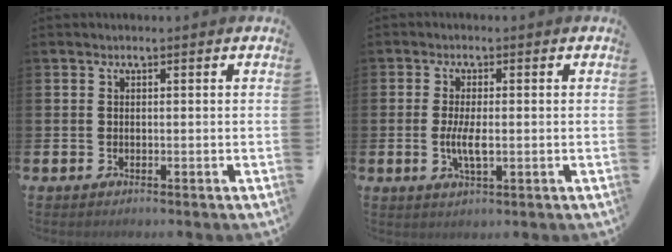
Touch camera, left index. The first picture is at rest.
{"total": 3.7, "force": [-0.3, 1.2, 3.5], "torque": [-0.059, 0.001, -0.008]}